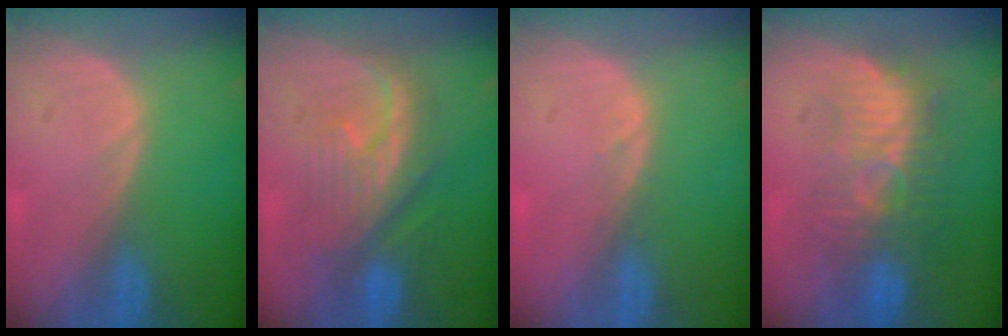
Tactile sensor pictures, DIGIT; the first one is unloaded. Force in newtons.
{"total": 8.0, "press": 7.9, "slide": 1.2}
{"total": 1.0, "press": 0.9, "slide": 0.3}
{"total": 9.3, "press": 8.9, "slide": 2.6}